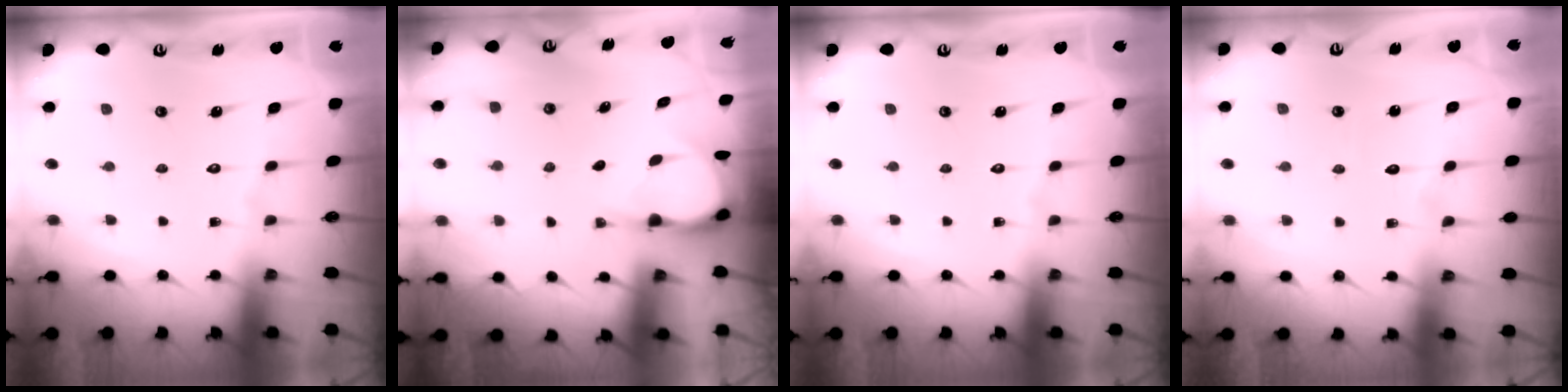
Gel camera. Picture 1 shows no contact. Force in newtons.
{"total": 3.8, "press": 3.8, "slide": 0.3}
{"total": 0.0}
{"total": 3.4, "press": 3.4, "slide": 0.4}